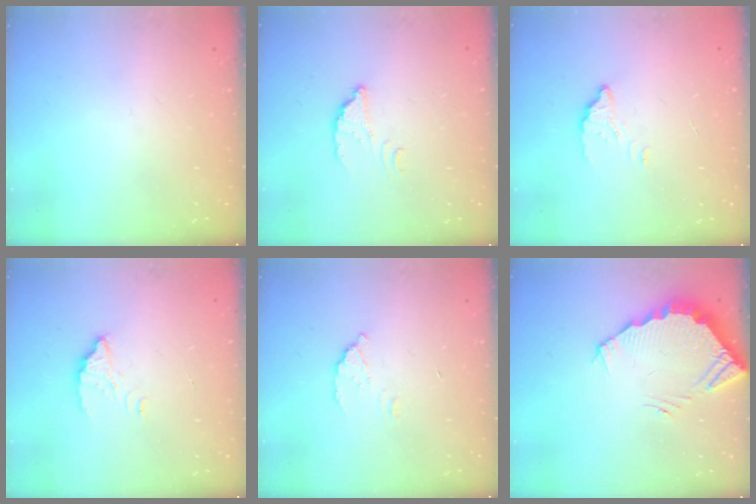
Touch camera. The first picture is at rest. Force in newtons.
{"total": 2.8, "press": 2.8, "slide": 0.1}
{"total": 2.9, "press": 2.9, "slide": 0.2}
{"total": 2.7, "press": 2.7, "slide": 0.1}
{"total": 2.7, "press": 2.7, "slide": 0.1}
{"total": 3.7, "press": 3.7, "slide": 0.3}